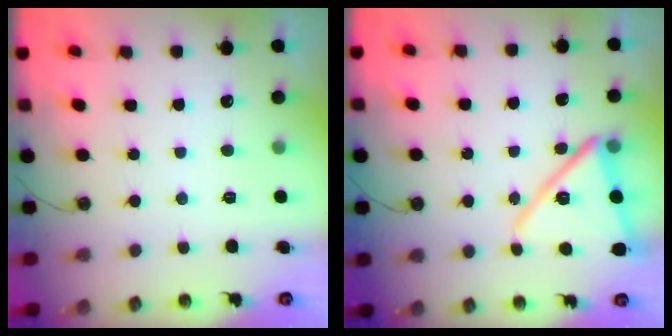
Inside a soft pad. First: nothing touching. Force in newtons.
{"total": 15.1, "press": 15.0, "slide": 1.3}